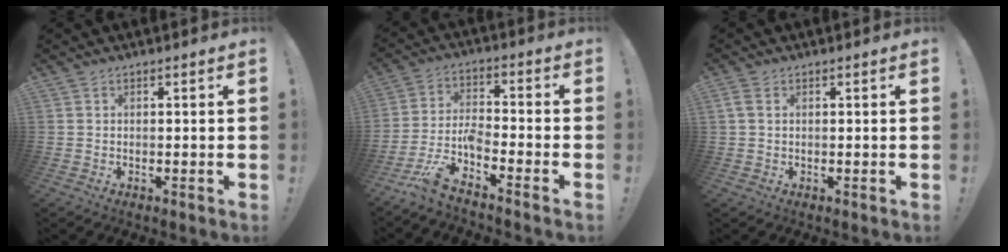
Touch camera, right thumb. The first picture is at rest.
{"total": 9.3, "force": [-7.6, 2.4, 4.9], "torque": [-0.112, 0.025, -0.148]}
{"total": 1.9, "force": [0.7, 1.1, 1.3], "torque": [-0.032, 0.006, 0.014]}